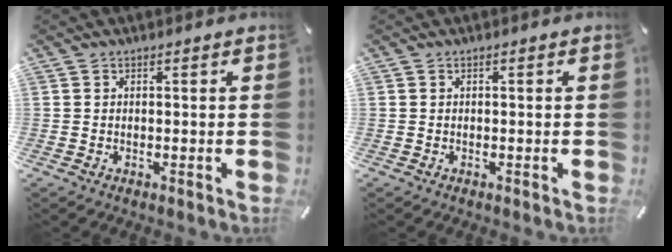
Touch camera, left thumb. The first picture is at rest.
{"total": 0.0}